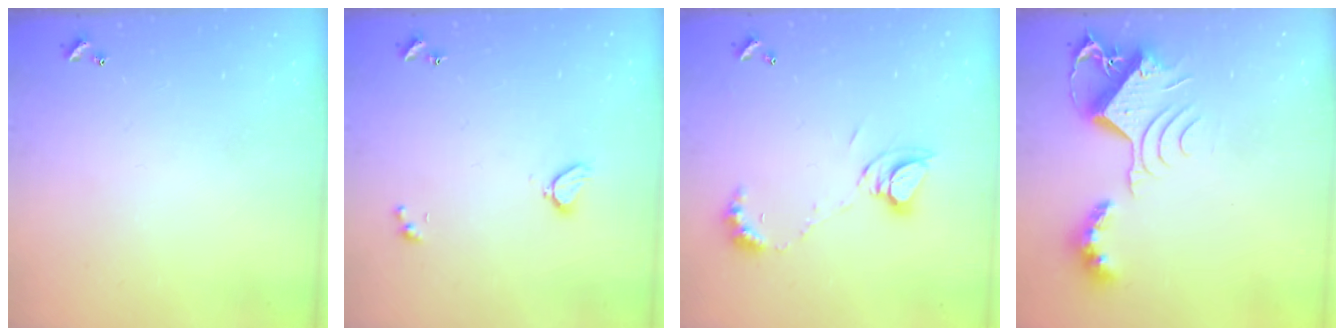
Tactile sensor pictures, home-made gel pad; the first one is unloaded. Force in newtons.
{"total": 2.1, "press": 2.0, "slide": 0.5}
{"total": 8.3, "press": 8.2, "slide": 1.0}
{"total": 11.6, "press": 11.6, "slide": 1.2}